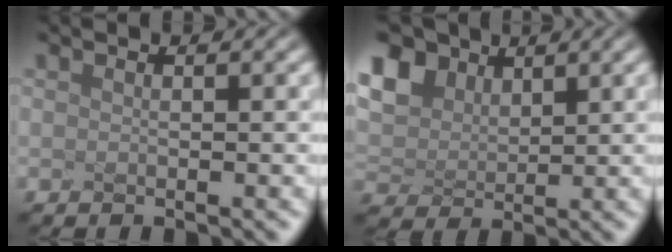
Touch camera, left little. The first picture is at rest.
{"total": 3.4, "force": [2.1, 2.3, 1.4], "torque": [-0.087, 0.008, 0.074]}